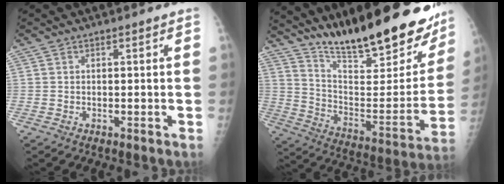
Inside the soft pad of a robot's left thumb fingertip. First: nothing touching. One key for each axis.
{"total": 28.4, "fx": 21.9, "fy": 6.8, "fz": 16.7, "tx": -0.222, "ty": -0.111, "tz": 0.327}